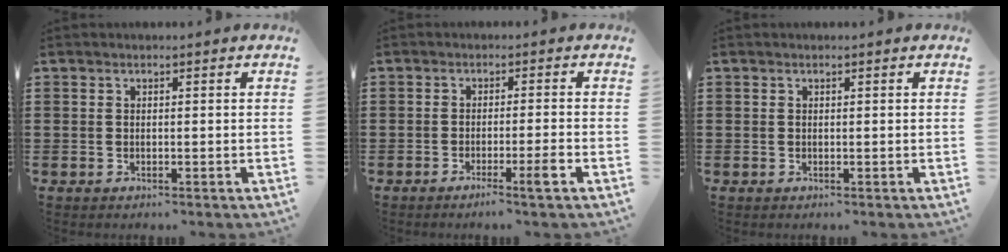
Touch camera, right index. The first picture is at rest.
{"total": 3.9, "force": [-2.1, -0.4, 3.3], "torque": [-0.059, -0.017, -0.037]}
{"total": 0.0}